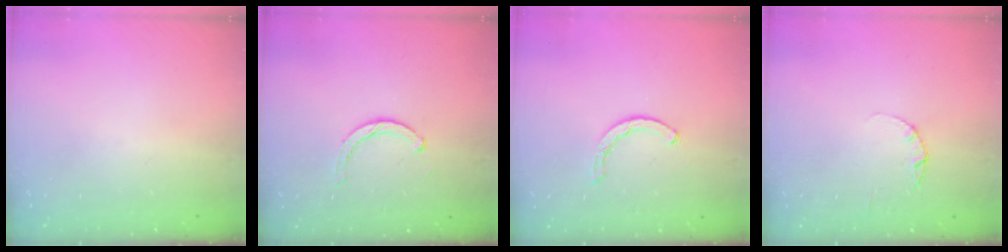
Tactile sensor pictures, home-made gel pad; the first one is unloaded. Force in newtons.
{"total": 2.8, "press": 2.8, "slide": 0.2}
{"total": 2.0, "press": 2.0, "slide": 0.2}
{"total": 2.2, "press": 2.2, "slide": 0.4}